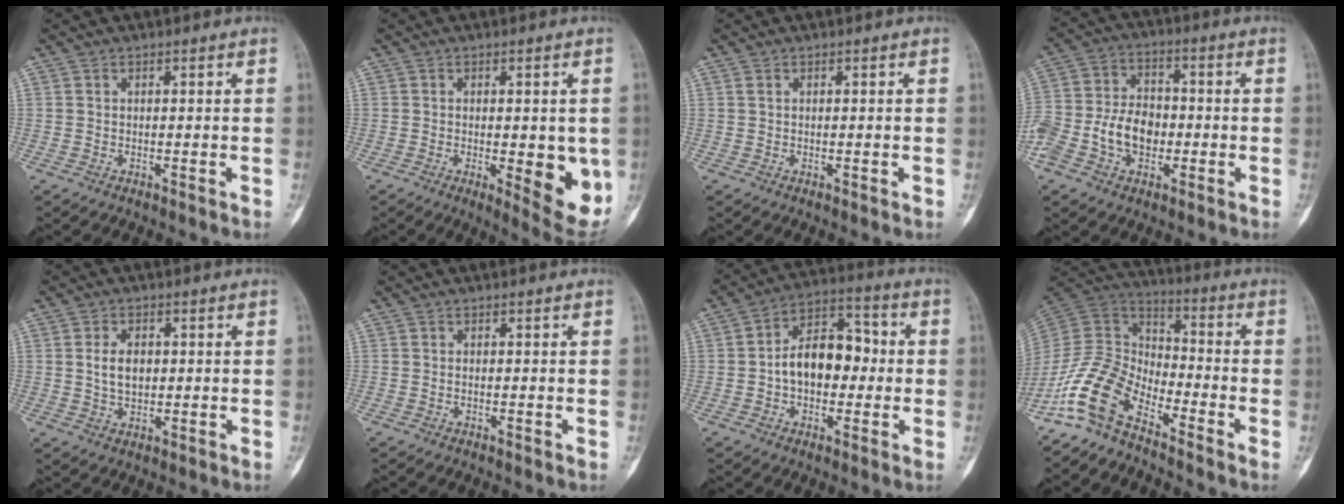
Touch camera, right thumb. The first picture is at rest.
{"total": 10.8, "force": [-1.7, 3.8, 10.0], "torque": [-0.106, -0.020, -0.013]}
{"total": 0.7, "force": [0.1, 0.3, 0.7], "torque": [-0.013, 0.001, 0.004]}
{"total": 13.3, "force": [-3.4, 9.3, 8.8], "torque": [-0.163, 0.032, -0.066]}
{"total": 4.8, "force": [0.6, 3.2, 3.6], "torque": [-0.056, 0.000, 0.011]}
{"total": 0.0}
{"total": 12.4, "force": [-0.6, 8.2, 9.3], "torque": [-0.119, 0.041, -0.020]}
{"total": 11.9, "force": [-8.6, 5.6, 6.0], "torque": [-0.115, 0.081, -0.185]}